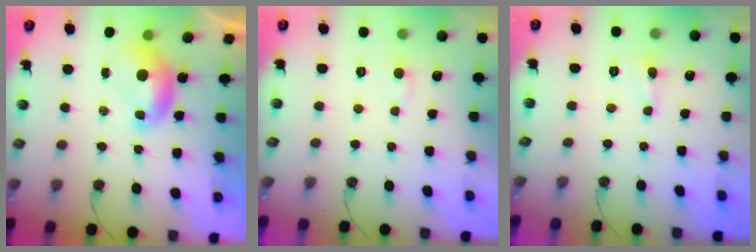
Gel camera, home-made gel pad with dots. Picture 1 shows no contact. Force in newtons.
{"total": 1.6, "press": 1.5, "slide": 0.5}
{"total": 1.8, "press": 1.6, "slide": 0.7}